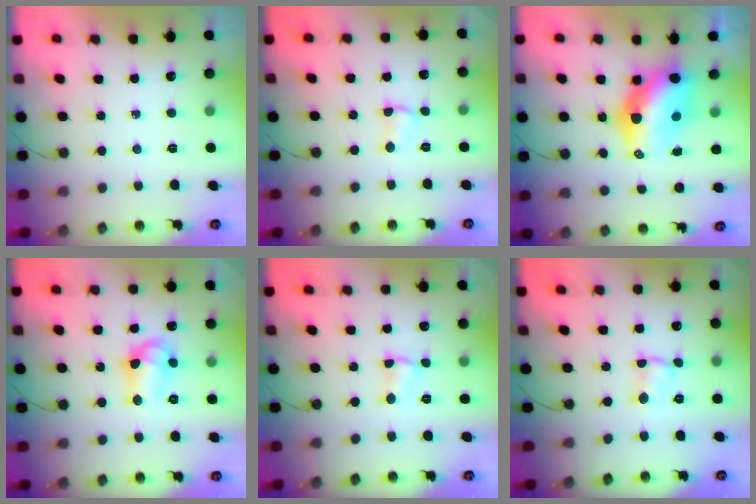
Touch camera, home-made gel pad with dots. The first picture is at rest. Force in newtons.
{"total": 3.1, "press": 3.1, "slide": 0.4}
{"total": 13.9, "press": 13.3, "slide": 4.1}
{"total": 9.9, "press": 9.8, "slide": 0.8}
{"total": 1.7, "press": 1.7, "slide": 0.3}
{"total": 1.9, "press": 1.9, "slide": 0.3}